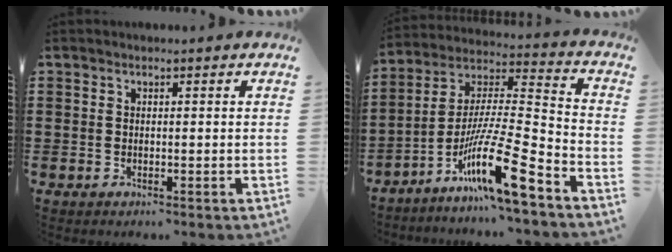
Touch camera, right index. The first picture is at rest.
{"total": 15.3, "force": [-9.4, 1.9, 11.9], "torque": [-0.221, 0.004, -0.172]}